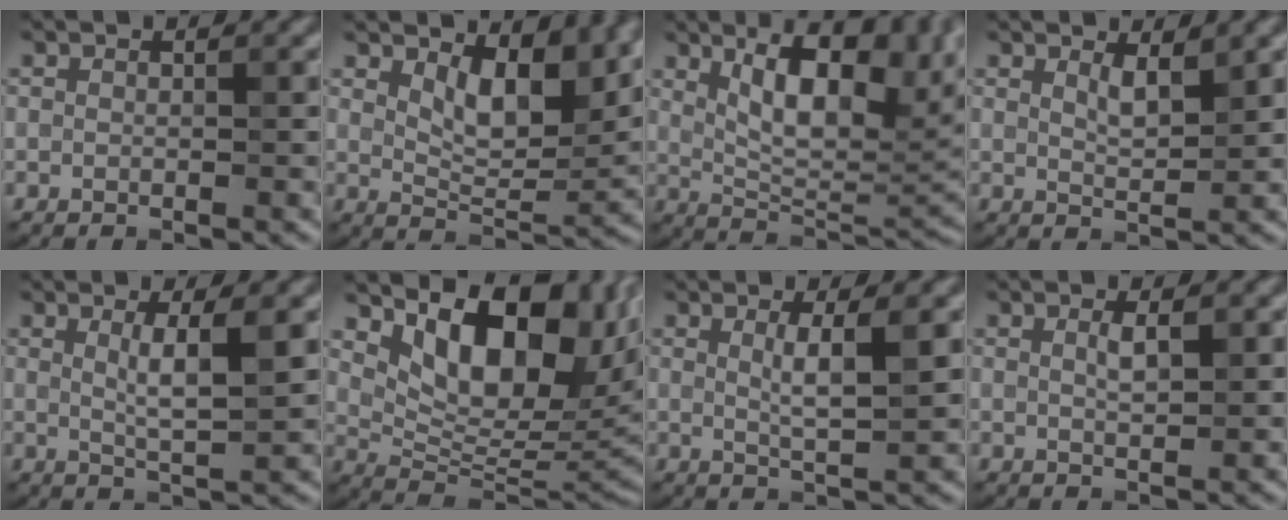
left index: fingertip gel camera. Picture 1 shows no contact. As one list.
[{"total": 7.2, "force": [3.2, 3.5, 5.5], "torque": [-0.087, -0.012, 0.050]}, {"total": 12.4, "force": [3.6, 5.1, 10.7], "torque": [-0.159, 0.005, 0.059]}, {"total": 1.8, "force": [1.2, 0.4, 1.3], "torque": [-0.024, -0.004, 0.022]}, {"total": 3.6, "force": [1.0, 0.7, 3.4], "torque": [-0.055, -0.005, 0.016]}, {"total": 10.8, "force": [4.6, 5.5, 8.0], "torque": [-0.114, -0.017, 0.085]}, {"total": 3.3, "force": [0.9, 0.6, 3.1], "torque": [-0.048, -0.005, 0.014]}, {"total": 1.5, "force": [0.6, 0.3, 1.3], "torque": [-0.026, -0.001, 0.010]}]